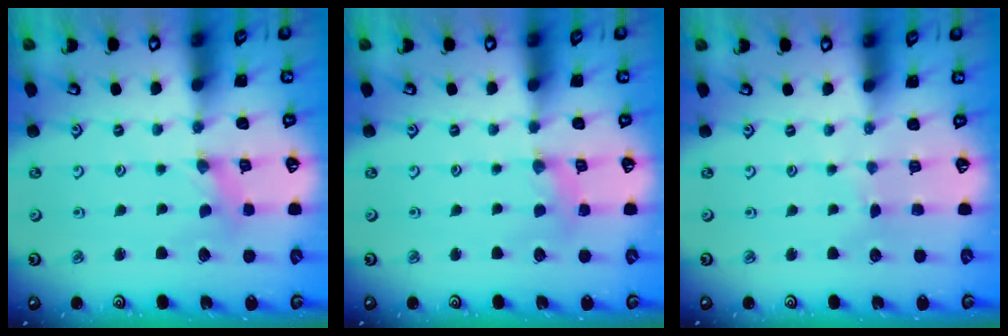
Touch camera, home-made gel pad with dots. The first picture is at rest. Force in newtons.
{"total": 2.3, "press": 2.3, "slide": 0.3}
{"total": 1.6, "press": 1.6, "slide": 0.2}